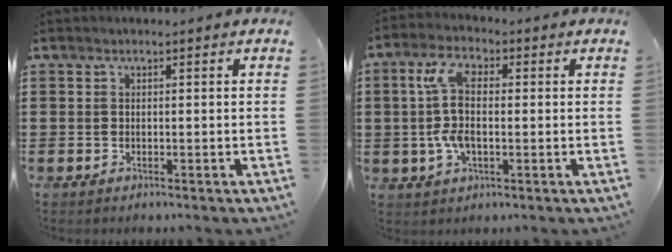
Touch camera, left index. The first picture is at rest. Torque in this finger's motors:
{"motor_torque": [0.98, 1.15, 0.80, 0.21]}